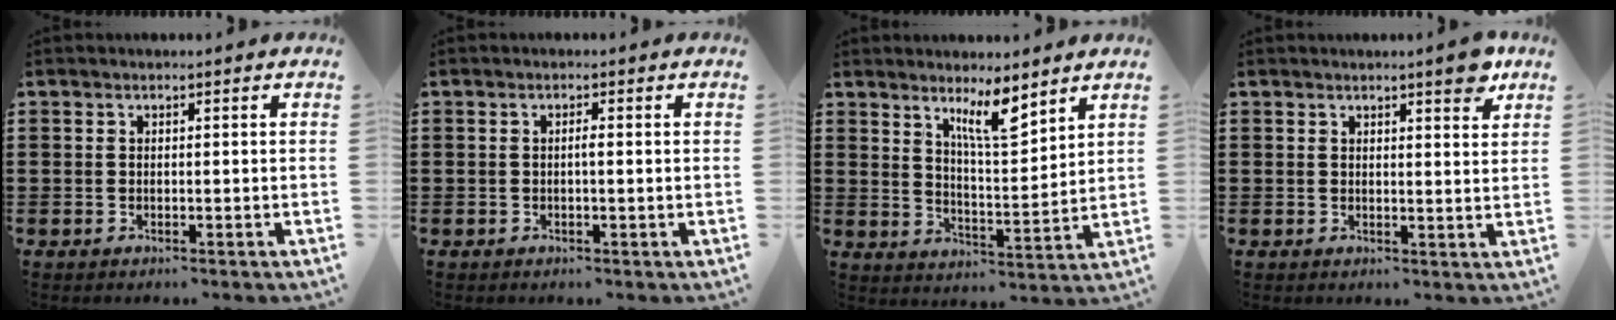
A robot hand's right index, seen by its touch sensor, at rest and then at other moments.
{"total": 0.8, "force": [-0.2, 0.0, 0.8], "torque": [-0.015, -0.004, -0.003]}
{"total": 7.2, "force": [5.2, 1.2, 4.8], "torque": [-0.091, -0.019, 0.087]}
{"total": 3.6, "force": [2.7, 0.7, 2.3], "torque": [-0.028, -0.004, 0.044]}